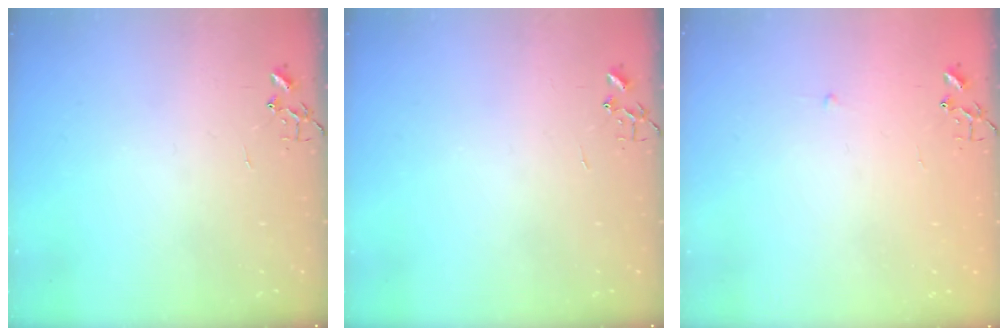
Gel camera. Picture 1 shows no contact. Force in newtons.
{"total": 0.0}
{"total": 2.3, "press": 2.3, "slide": 0.3}